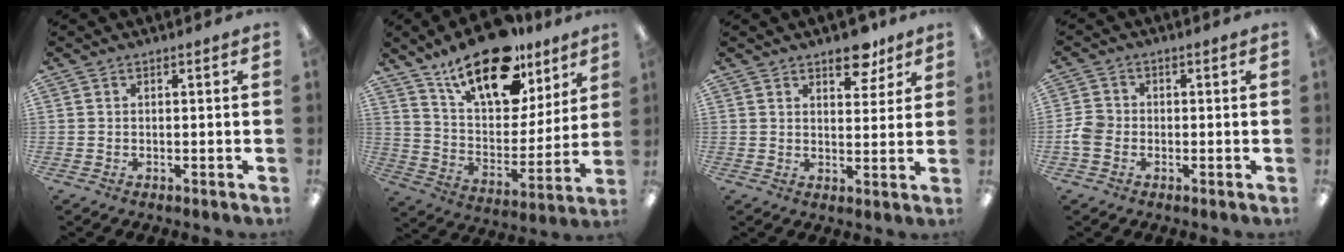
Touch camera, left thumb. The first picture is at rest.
{"total": 22.4, "force": [15.1, 10.3, 13.0], "torque": [-0.216, -0.083, 0.264]}
{"total": 8.0, "force": [5.8, 3.7, 4.0], "torque": [-0.019, -0.040, 0.093]}
{"total": 4.1, "force": [-1.2, 3.3, 2.1], "torque": [-0.039, 0.008, -0.022]}